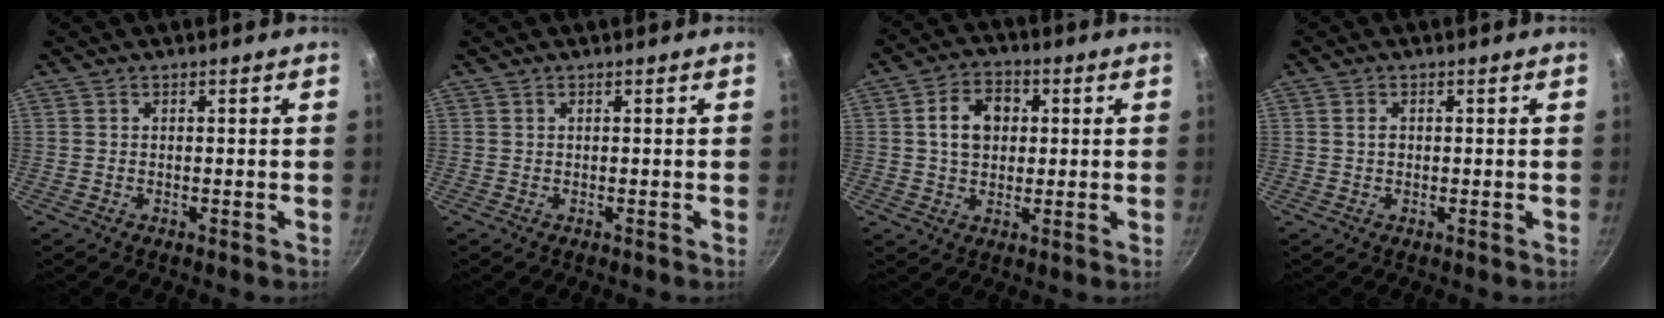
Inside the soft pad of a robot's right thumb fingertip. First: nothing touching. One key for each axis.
{"total": 0.0}
{"total": 8.3, "fx": 1.3, "fy": 6.4, "fz": 5.2, "tx": -0.063, "ty": 0.012, "tz": 0.014}
{"total": 1.4, "fx": 0.1, "fy": 1.1, "fz": 0.9, "tx": -0.013, "ty": 0.005, "tz": 0.001}